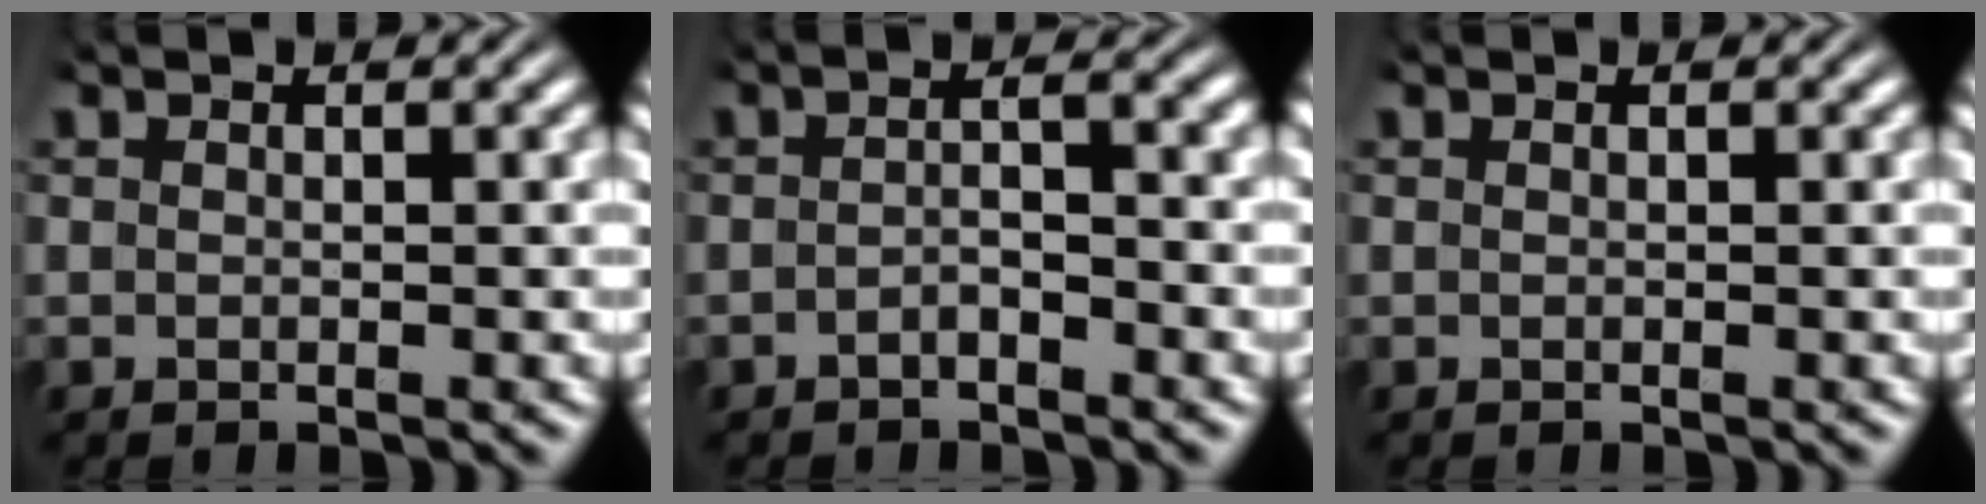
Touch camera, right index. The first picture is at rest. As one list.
[{"total": 2.1, "force": [-1.3, 0.5, 1.6], "torque": [-0.018, -0.001, -0.025]}, {"total": 0.0}]